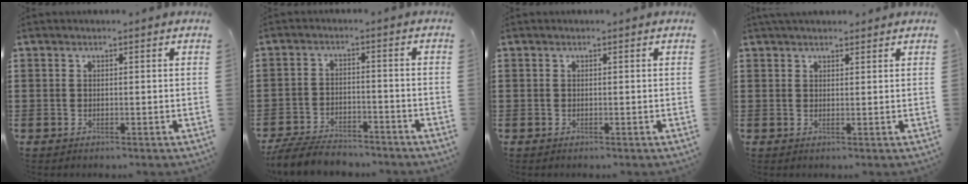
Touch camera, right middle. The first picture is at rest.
{"total": 5.6, "force": [-5.3, 1.1, 1.2], "torque": [-0.030, 0.007, -0.107]}
{"total": 0.0}
{"total": 1.7, "force": [1.7, 0.2, 0.3], "torque": [-0.009, 0.004, 0.032]}